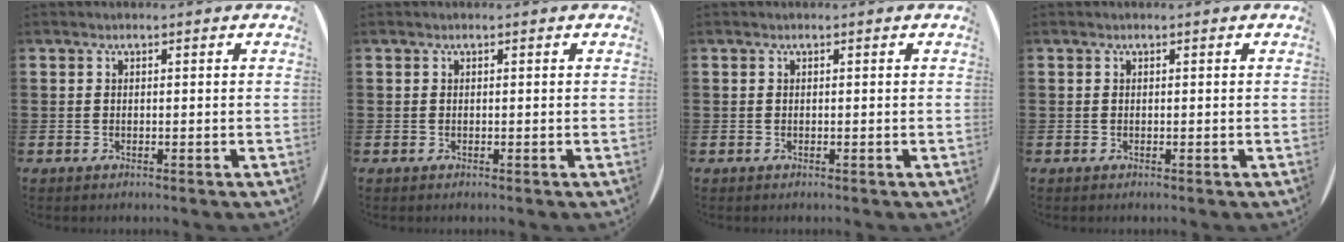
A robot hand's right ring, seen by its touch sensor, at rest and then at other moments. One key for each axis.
{"total": 0.0}
{"total": 0.0}
{"total": 0.0}